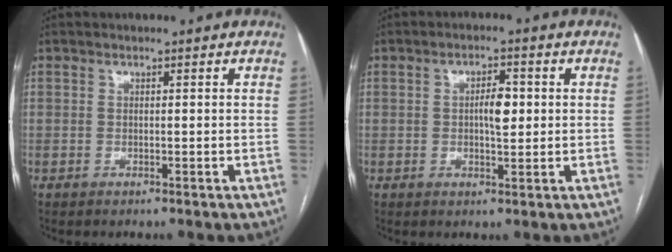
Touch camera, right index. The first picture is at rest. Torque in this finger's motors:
{"motor_torque": [0.03, -0.01, 0.09, 0.02]}